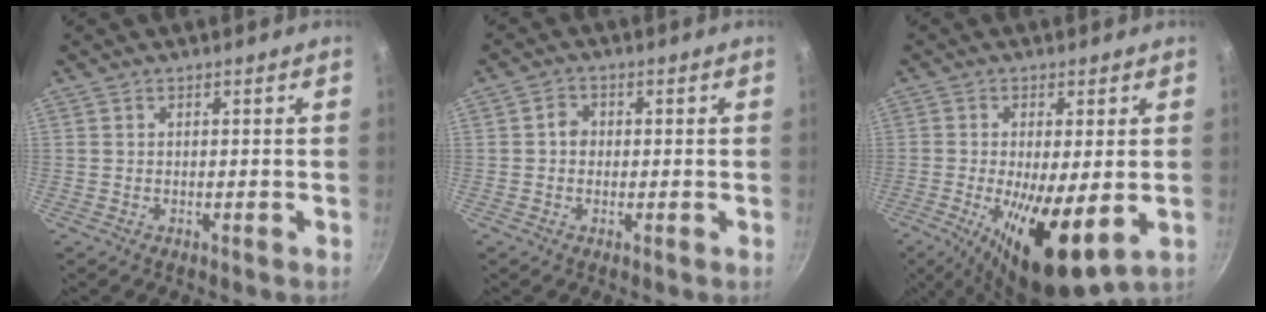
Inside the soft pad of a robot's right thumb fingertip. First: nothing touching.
{"total": 2.5, "force": [0.0, 2.2, 1.2], "torque": [-0.009, 0.008, -0.004]}
{"total": 14.1, "force": [-2.6, 4.6, 13.0], "torque": [-0.220, -0.015, -0.032]}